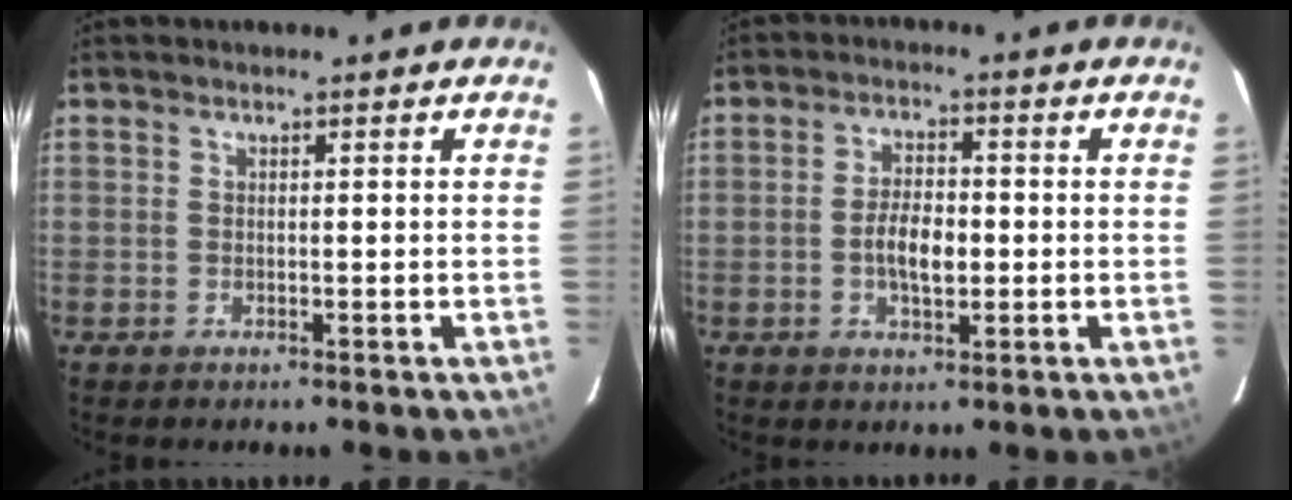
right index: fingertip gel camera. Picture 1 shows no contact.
{"total": 5.9, "force": [-1.0, 2.7, 5.2], "torque": [-0.102, 0.005, -0.017]}